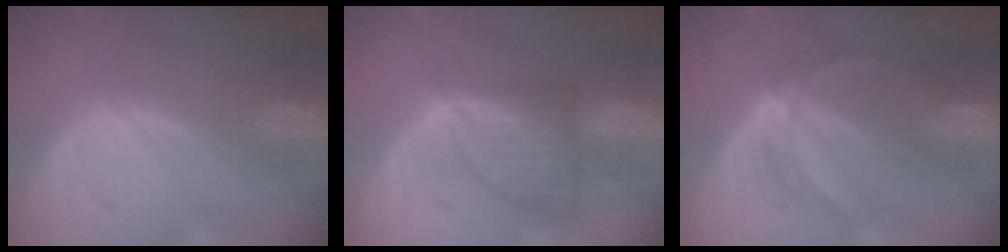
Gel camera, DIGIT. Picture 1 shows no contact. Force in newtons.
{"total": 7.6, "press": 6.7, "slide": 3.5}
{"total": 5.0, "press": 4.9, "slide": 1.1}